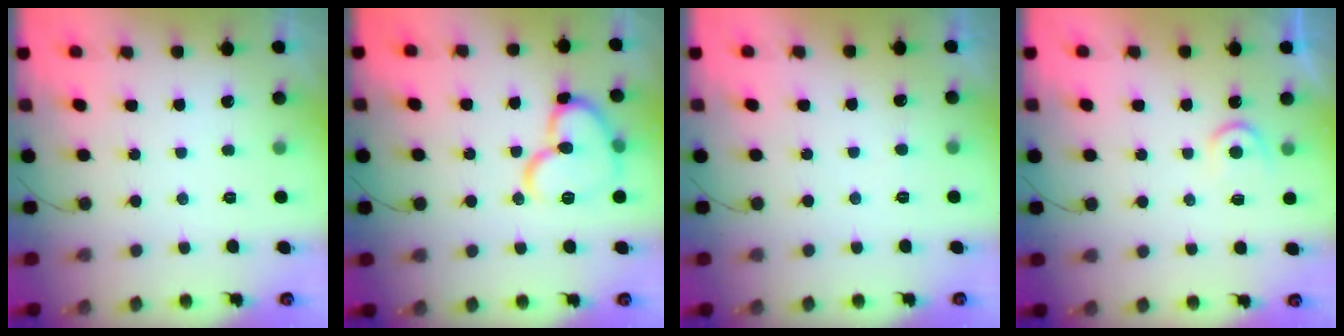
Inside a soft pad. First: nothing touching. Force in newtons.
{"total": 13.8, "press": 13.7, "slide": 1.5}
{"total": 3.5, "press": 3.5, "slide": 0.3}
{"total": 4.4, "press": 4.4, "slide": 0.5}